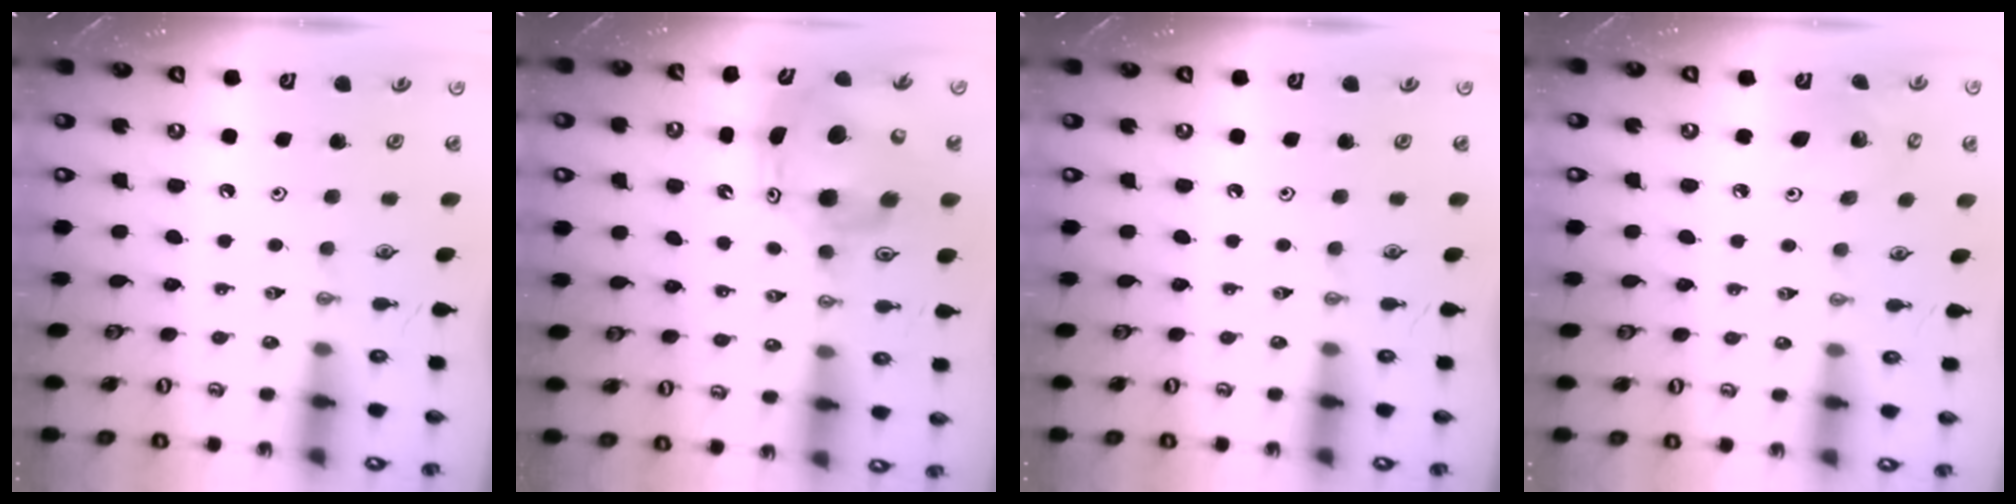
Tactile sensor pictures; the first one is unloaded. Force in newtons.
{"total": 13.0, "press": 12.9, "slide": 1.0}
{"total": 0.0}
{"total": 6.3, "press": 6.1, "slide": 1.6}